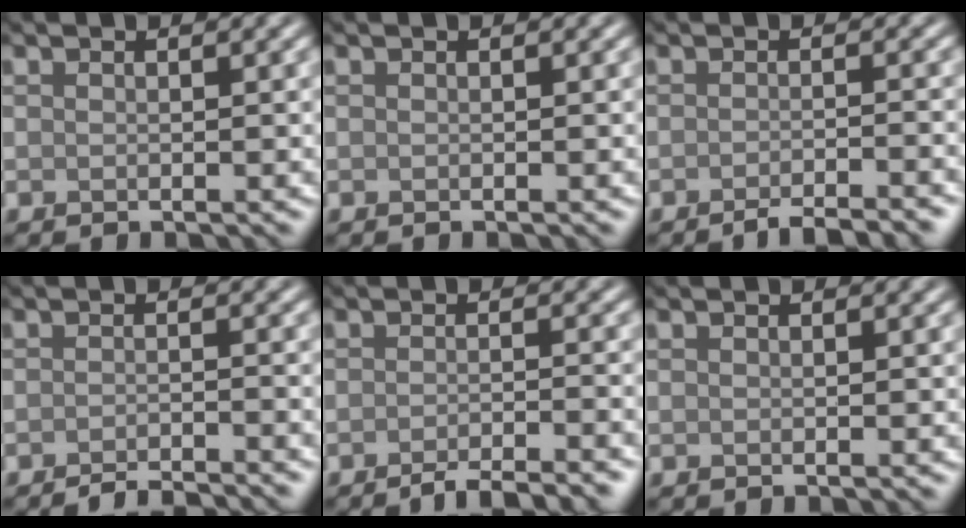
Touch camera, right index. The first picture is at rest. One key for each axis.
{"total": 0.0}
{"total": 3.4, "fx": -2.8, "fy": 0.5, "fz": 1.9, "tx": -0.017, "ty": 0.004, "tz": -0.047}
{"total": 2.9, "fx": -2.7, "fy": 0.4, "fz": 1.2, "tx": -0.003, "ty": 0.004, "tz": -0.046}
{"total": 3.8, "fx": -3.0, "fy": 0.6, "fz": 2.3, "tx": -0.022, "ty": 0.004, "tz": -0.054}
{"total": 0.0}